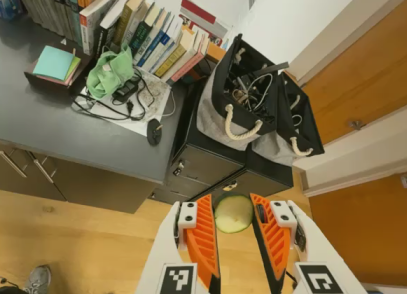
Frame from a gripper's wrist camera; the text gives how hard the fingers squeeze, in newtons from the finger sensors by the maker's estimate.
{"total": 8.8, "left": 9.1, "right": 8.6}